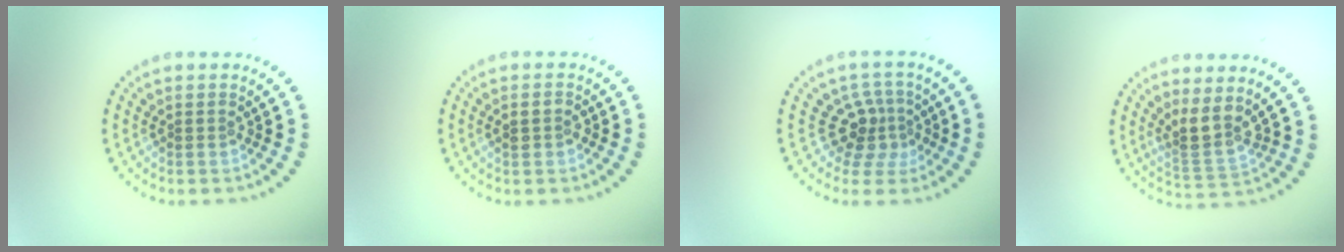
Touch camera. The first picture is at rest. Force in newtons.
{"total": 1.5, "press": 1.4, "slide": 0.4}
{"total": 3.2, "press": 2.2, "slide": 2.4}
{"total": 3.1, "press": 2.2, "slide": 2.1}